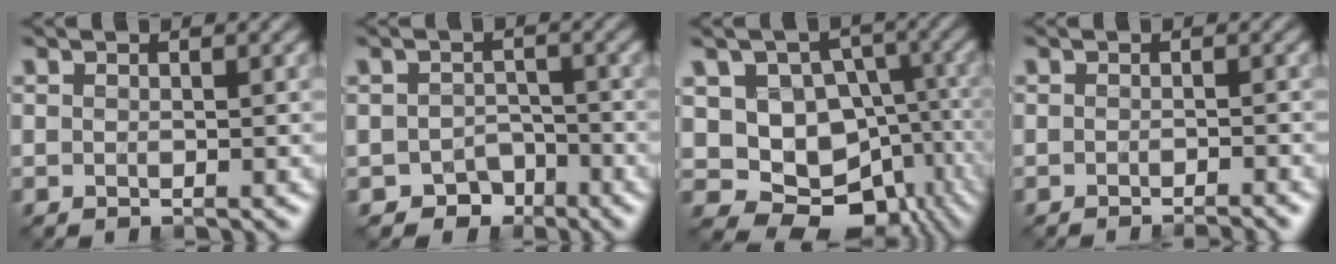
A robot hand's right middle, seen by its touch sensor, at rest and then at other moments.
{"total": 2.8, "force": [-1.9, 1.9, 0.6], "torque": [-0.001, -0.001, -0.031]}
{"total": 12.3, "force": [-2.0, 9.7, 7.3], "torque": [-0.096, -0.006, -0.024]}
{"total": 1.3, "force": [-1.2, -0.2, 0.6], "torque": [-0.003, -0.005, -0.022]}